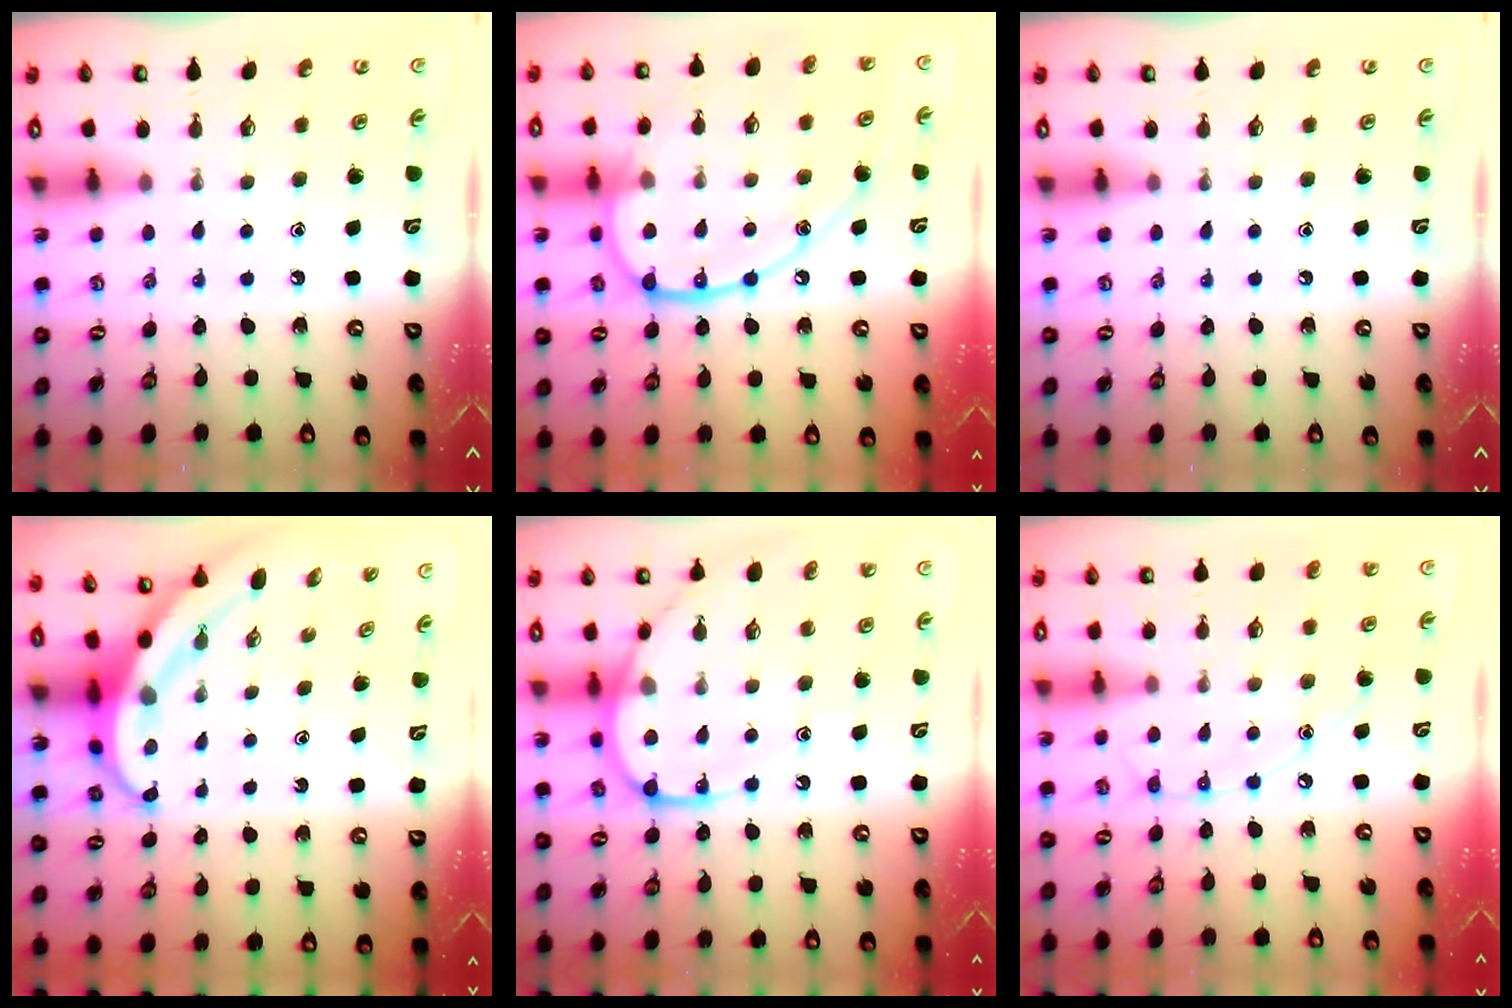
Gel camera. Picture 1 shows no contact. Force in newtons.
{"total": 19.7, "press": 19.6, "slide": 1.9}
{"total": 0.0}
{"total": 5.8, "press": 5.8, "slide": 0.8}
{"total": 13.3, "press": 13.3, "slide": 1.3}
{"total": 9.6, "press": 9.5, "slide": 0.7}